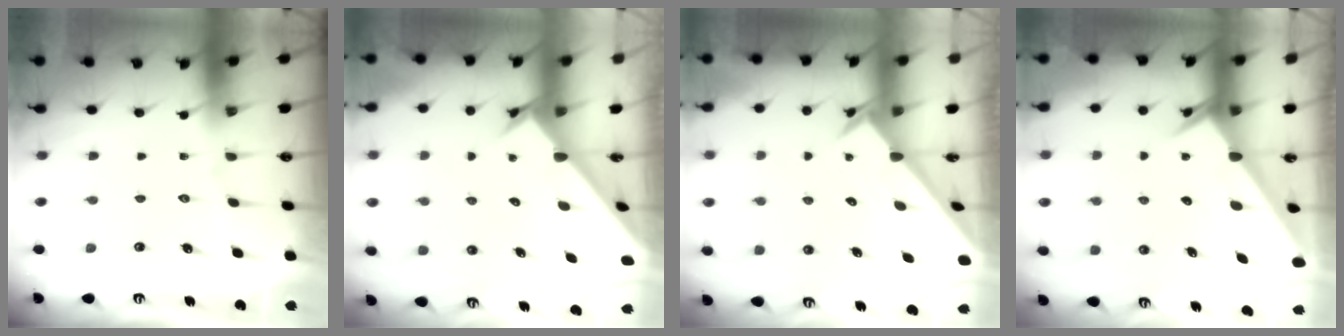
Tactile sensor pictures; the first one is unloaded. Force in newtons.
{"total": 2.7, "press": 2.7, "slide": 0.3}
{"total": 2.1, "press": 2.1, "slide": 0.1}
{"total": 2.5, "press": 2.5, "slide": 0.1}